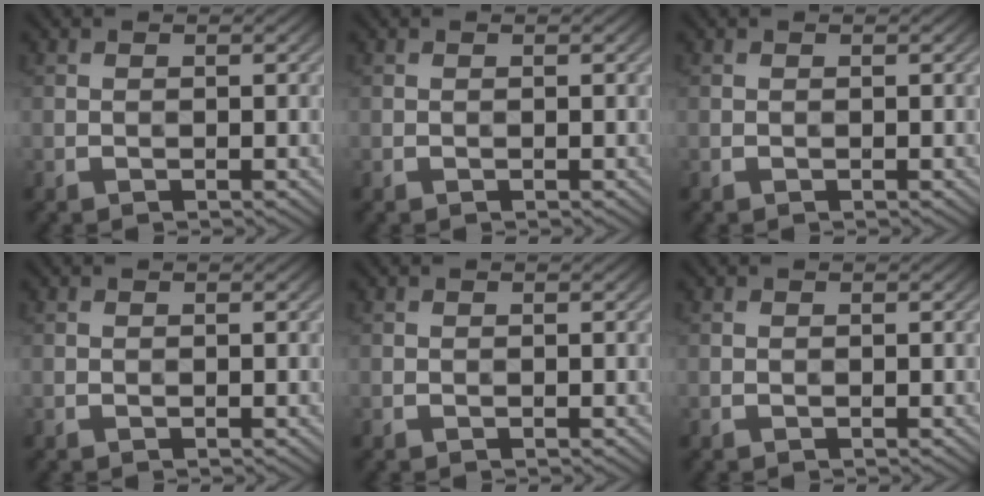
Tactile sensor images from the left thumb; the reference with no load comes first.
{"total": 0.0}
{"total": 0.0}
{"total": 0.0}
{"total": 0.0}
{"total": 0.0}